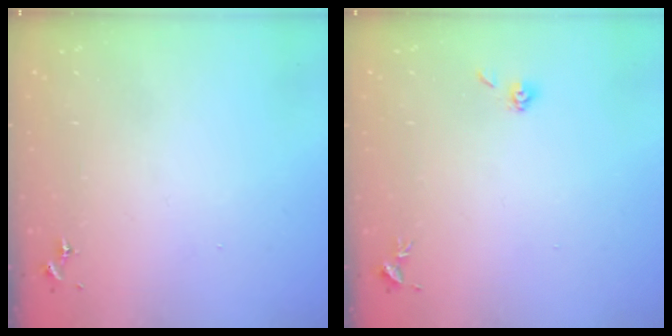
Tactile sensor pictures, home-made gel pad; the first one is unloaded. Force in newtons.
{"total": 3.9, "press": 3.7, "slide": 1.3}